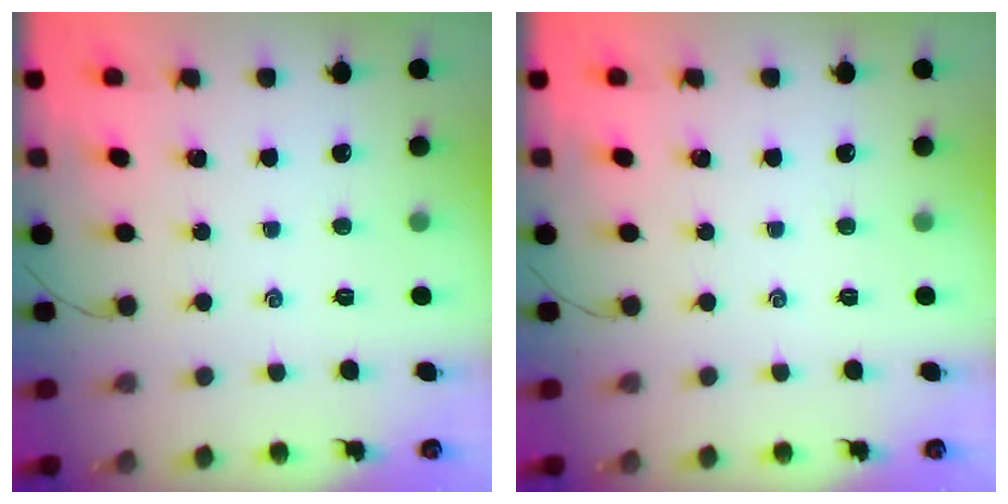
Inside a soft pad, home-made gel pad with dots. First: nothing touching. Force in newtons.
{"total": 0.0}